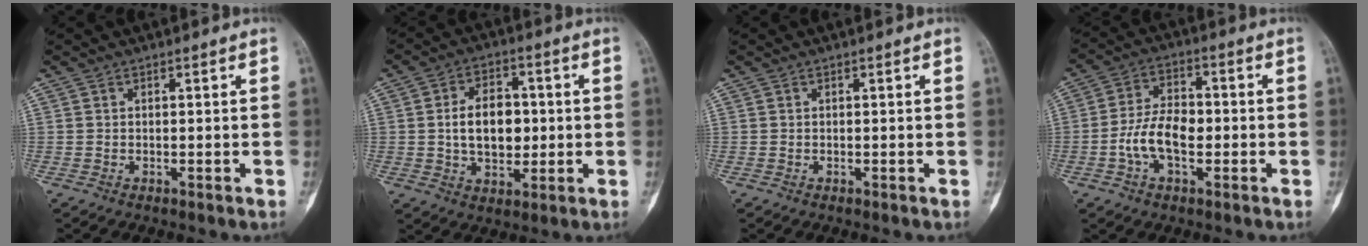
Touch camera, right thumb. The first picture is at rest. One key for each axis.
{"total": 10.3, "fx": 0.3, "fy": 6.9, "fz": 7.7, "tx": -0.098, "ty": 0.009, "tz": 0.006}
{"total": 0.0}
{"total": 9.5, "fx": -2.0, "fy": 5.4, "fz": 7.5, "tx": -0.140, "ty": 0.024, "tz": -0.042}